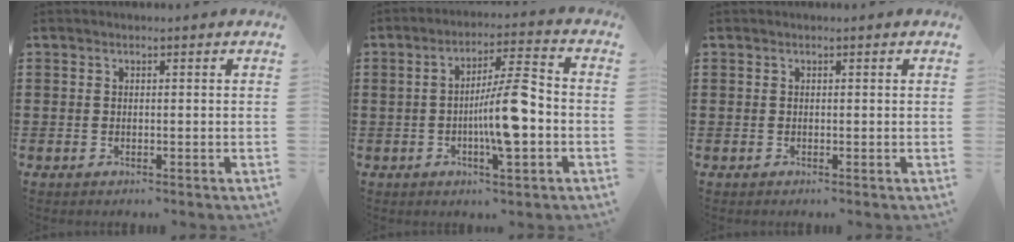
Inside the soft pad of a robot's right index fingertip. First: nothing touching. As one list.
[{"total": 9.3, "force": [-2.0, 1.9, 8.9], "torque": [-0.163, 0.004, -0.039]}, {"total": 0.0}]